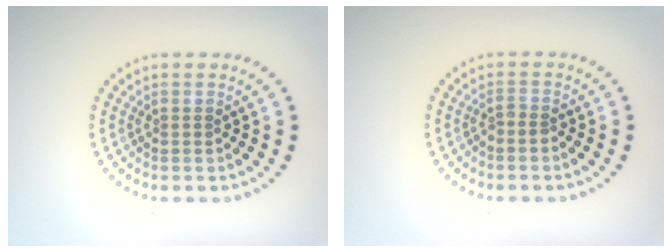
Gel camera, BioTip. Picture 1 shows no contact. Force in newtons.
{"total": 0.8, "press": 0.5, "slide": 0.6}